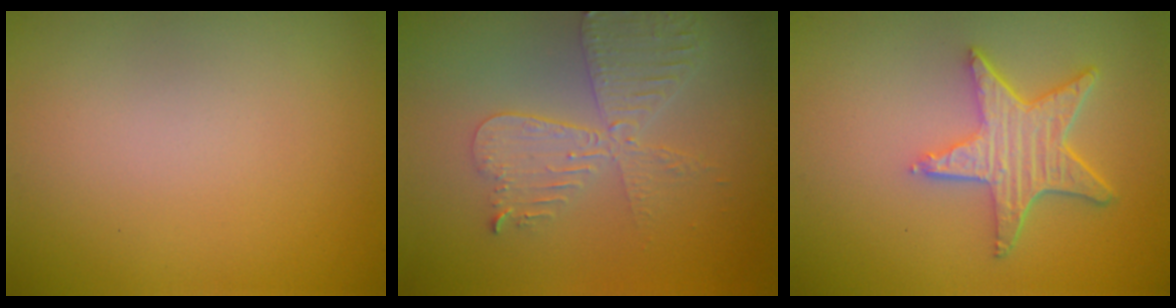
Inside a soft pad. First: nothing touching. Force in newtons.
{"total": 4.3, "press": 3.7, "slide": 2.1}
{"total": 5.2, "press": 4.0, "slide": 3.2}